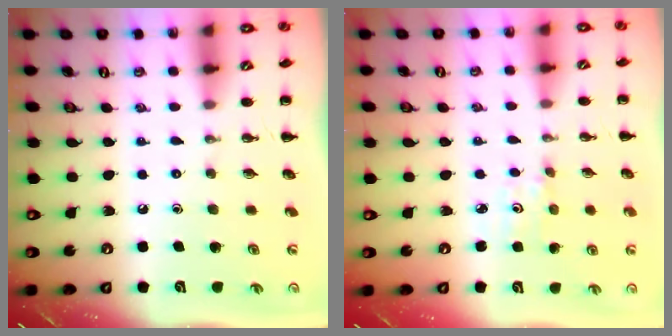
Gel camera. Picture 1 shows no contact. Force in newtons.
{"total": 2.7, "press": 2.6, "slide": 0.8}